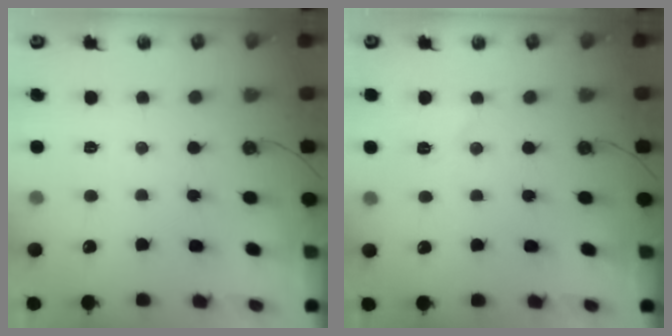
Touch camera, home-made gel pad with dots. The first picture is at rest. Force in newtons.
{"total": 4.6, "press": 4.5, "slide": 0.9}